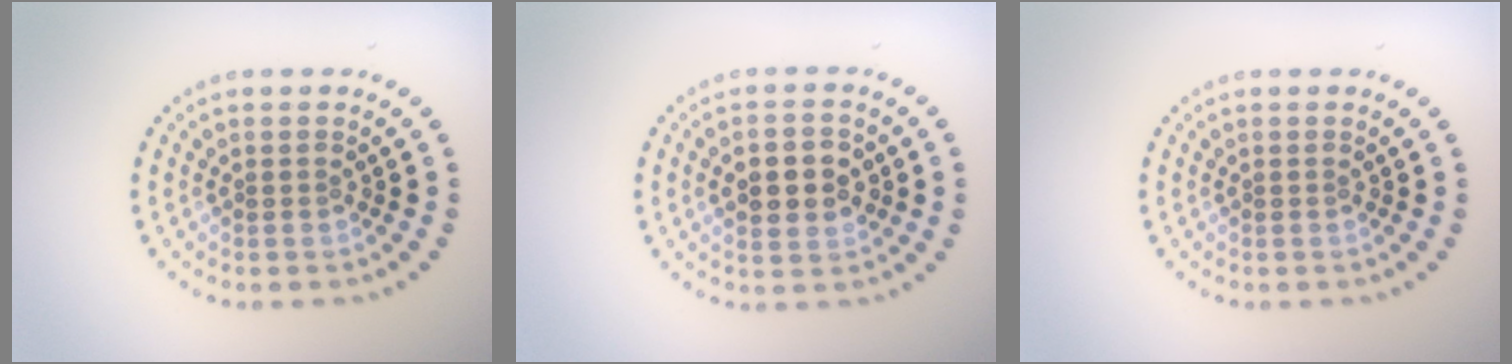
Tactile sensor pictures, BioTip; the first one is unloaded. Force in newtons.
{"total": 5.1, "press": 5.0, "slide": 0.2}
{"total": 0.0}